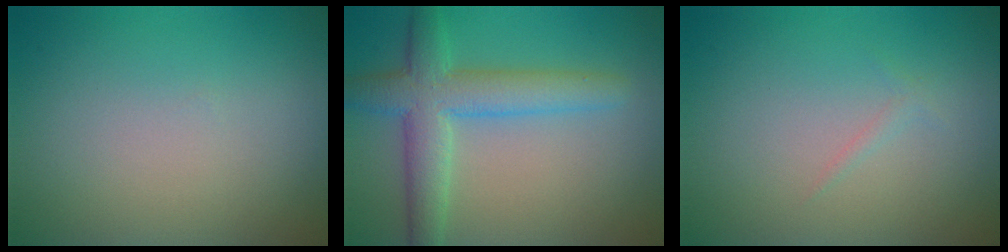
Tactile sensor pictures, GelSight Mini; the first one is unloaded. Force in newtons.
{"total": 5.6, "press": 5.6, "slide": 0.2}
{"total": 0.5, "press": 0.5, "slide": 0.1}